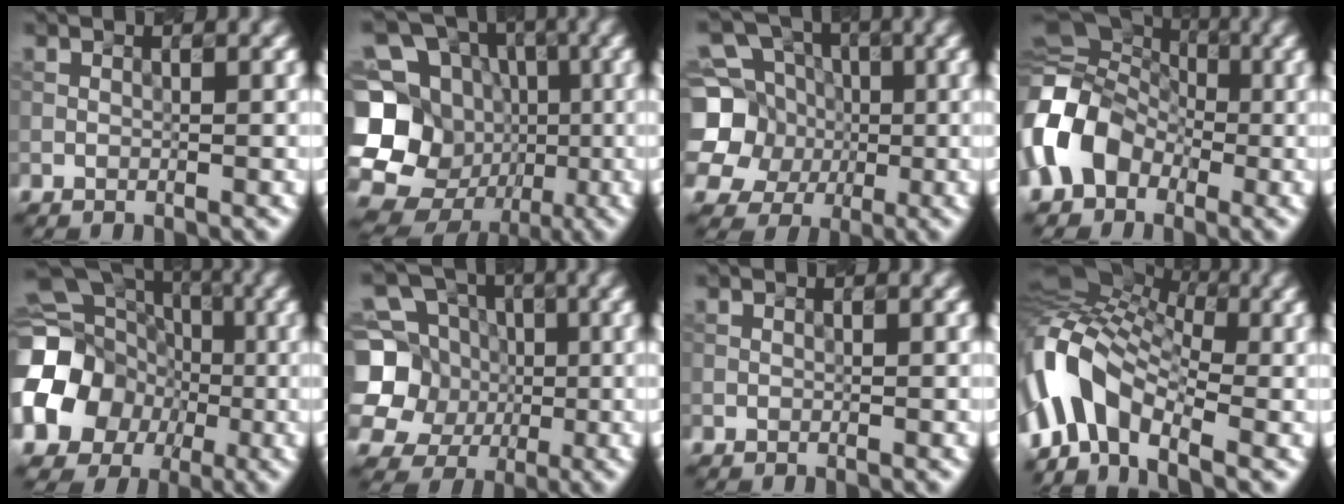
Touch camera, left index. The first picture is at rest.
{"total": 17.7, "force": [-3.9, 16.2, 6.1], "torque": [-0.178, 0.001, -0.076]}
{"total": 11.5, "force": [0.8, 10.3, 5.1], "torque": [-0.138, 0.027, -0.018]}
{"total": 7.7, "force": [-2.4, 6.0, 4.2], "torque": [-0.079, 0.007, -0.064]}
{"total": 14.6, "force": [-4.1, 12.7, 5.8], "torque": [-0.122, -0.026, -0.094]}
{"total": 10.1, "force": [0.7, 9.2, 4.2], "torque": [-0.111, 0.018, -0.016]}
{"total": 0.0}
{"total": 10.0, "force": [-2.3, 6.1, 7.6], "torque": [-0.144, 0.018, -0.063]}